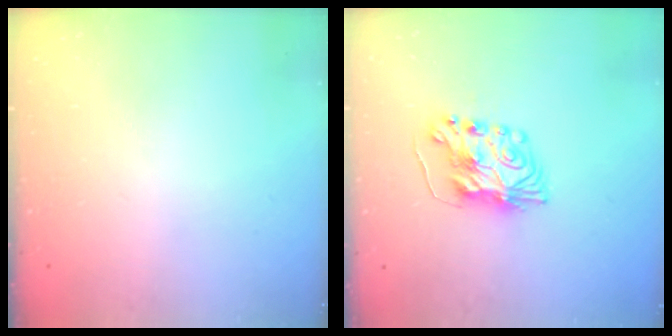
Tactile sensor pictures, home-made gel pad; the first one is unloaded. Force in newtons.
{"total": 8.2, "press": 8.2, "slide": 0.6}